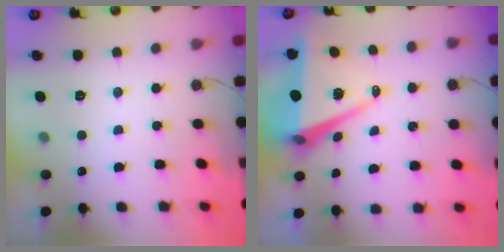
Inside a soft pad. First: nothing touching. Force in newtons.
{"total": 8.9, "press": 7.8, "slide": 4.3}